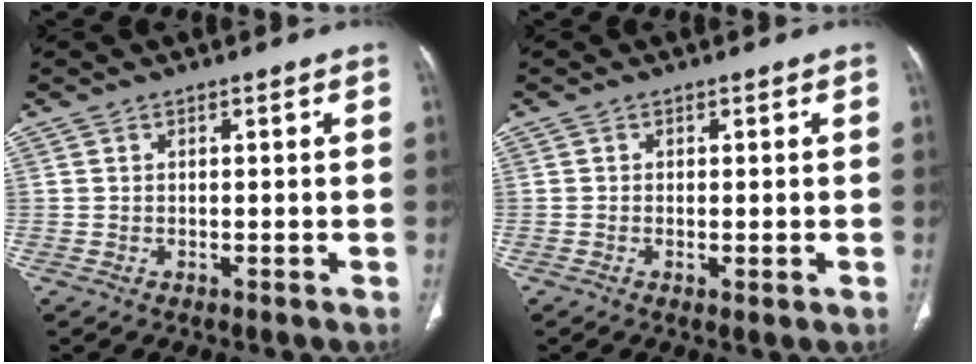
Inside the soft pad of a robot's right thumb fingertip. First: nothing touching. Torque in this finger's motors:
{"motor_torque": [-0.12, 0.32, -0.22, -0.20, -0.02]}